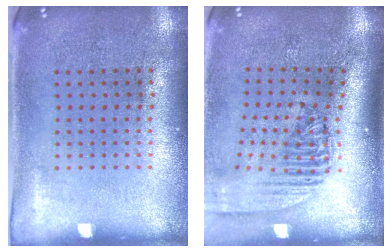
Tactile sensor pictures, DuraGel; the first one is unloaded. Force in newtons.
{"total": 2.3, "press": 1.8, "slide": 1.5}